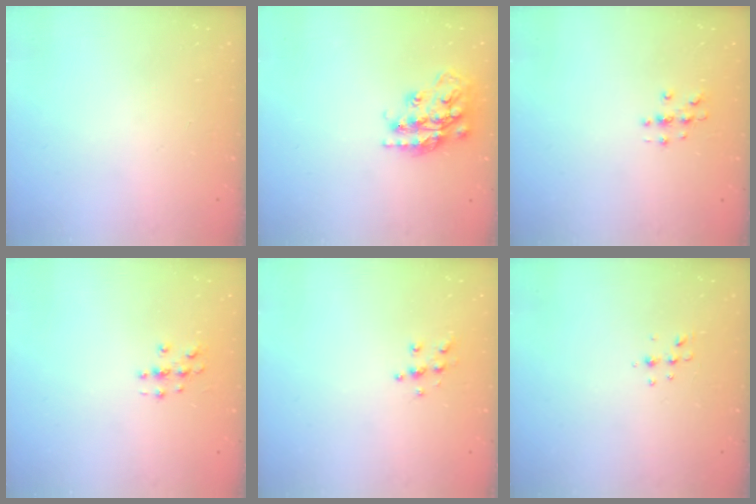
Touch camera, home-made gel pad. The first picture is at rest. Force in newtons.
{"total": 17.8, "press": 17.7, "slide": 1.3}
{"total": 2.9, "press": 2.9, "slide": 0.3}
{"total": 2.8, "press": 2.8, "slide": 0.3}
{"total": 5.3, "press": 5.2, "slide": 0.2}
{"total": 3.8, "press": 3.6, "slide": 1.4}